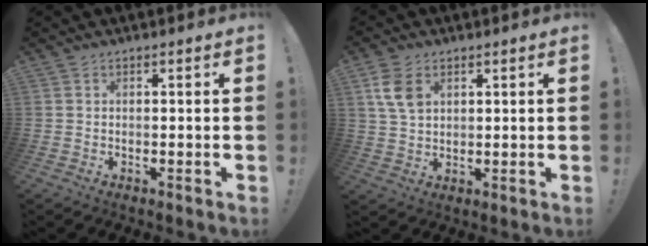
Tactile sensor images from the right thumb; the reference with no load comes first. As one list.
[{"total": 7.8, "force": [3.0, 5.2, 4.9], "torque": [-0.092, -0.007, 0.057]}]